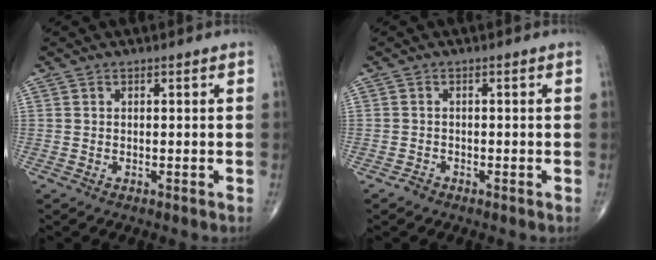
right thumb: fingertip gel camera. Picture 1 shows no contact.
{"total": 1.0, "force": [-0.8, 0.5, 0.1], "torque": [-0.001, 0.001, -0.020]}